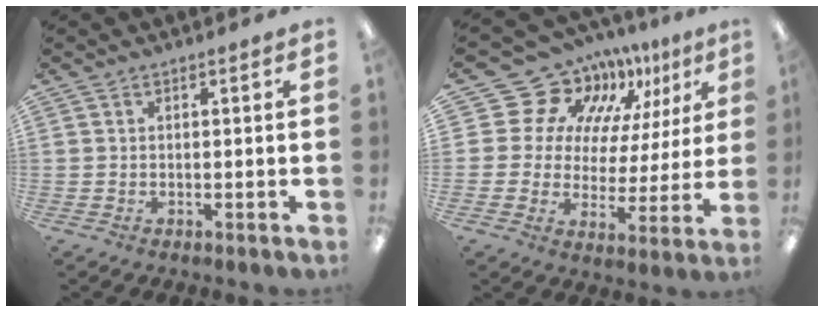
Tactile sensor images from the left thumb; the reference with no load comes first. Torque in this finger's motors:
{"motor_torque": [1.06, 1.22, -0.23, 0.06, -0.06]}